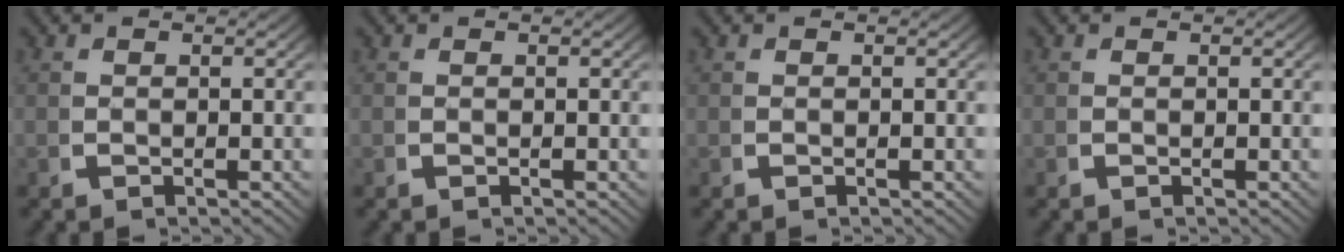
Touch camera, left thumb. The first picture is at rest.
{"total": 0.0}
{"total": 0.0}
{"total": 0.0}